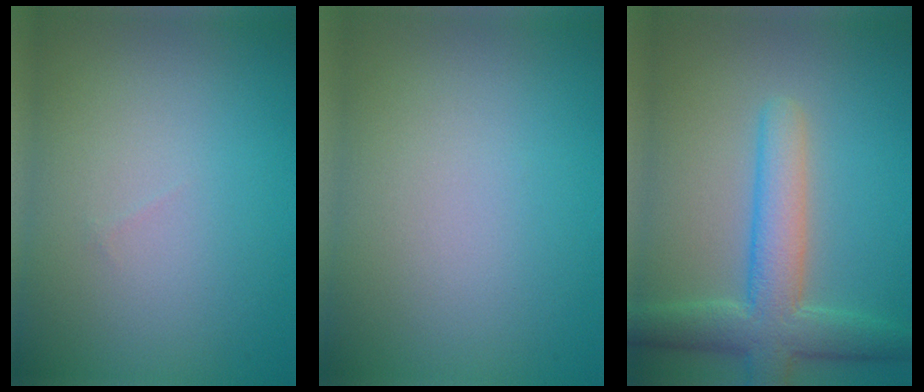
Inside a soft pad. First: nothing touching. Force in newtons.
{"total": 0.0}
{"total": 5.8, "press": 5.8, "slide": 0.2}